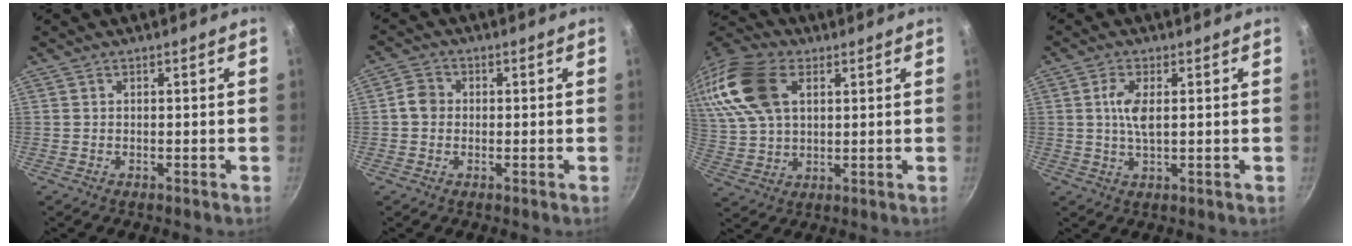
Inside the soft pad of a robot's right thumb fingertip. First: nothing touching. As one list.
[{"total": 3.6, "force": [-0.1, 3.2, 1.7], "torque": [-0.018, 0.009, -0.011]}, {"total": 18.7, "force": [6.5, 11.7, 13.0], "torque": [-0.273, 0.010, 0.122]}, {"total": 4.9, "force": [0.8, 1.8, 4.5], "torque": [-0.098, 0.002, 0.016]}]